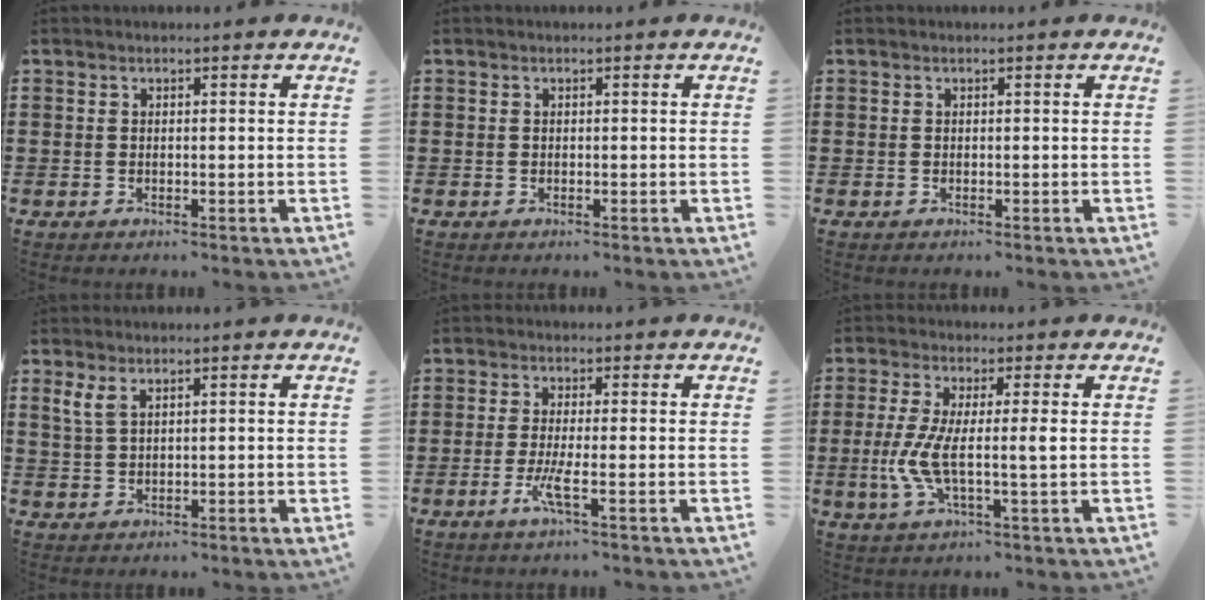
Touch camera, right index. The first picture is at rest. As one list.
[{"total": 0.0}, {"total": 0.0}, {"total": 2.6, "force": [1.4, 0.7, 2.1], "torque": [-0.046, 0.004, 0.024]}, {"total": 4.0, "force": [-1.6, 0.1, 3.7], "torque": [-0.082, -0.016, -0.035]}, {"total": 6.7, "force": [-0.4, 1.0, 6.6], "torque": [-0.149, -0.016, -0.017]}]